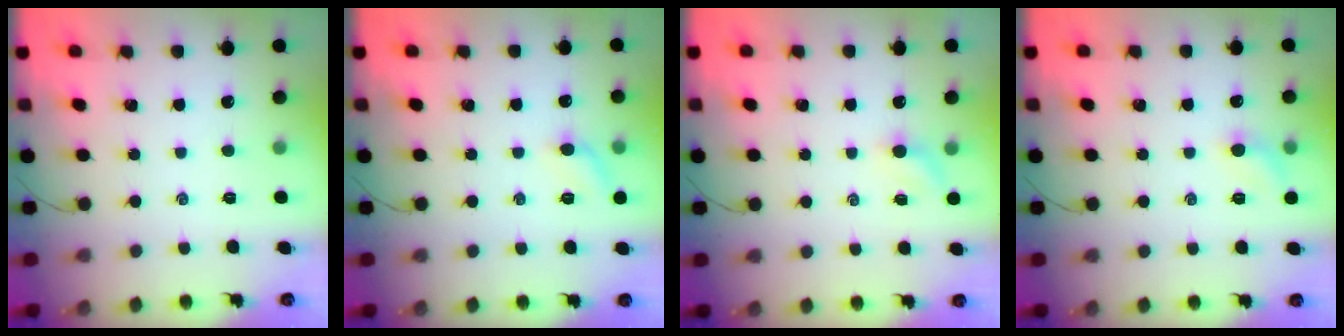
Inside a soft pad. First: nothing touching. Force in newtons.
{"total": 7.1, "press": 6.7, "slide": 2.2}
{"total": 3.4, "press": 3.2, "slide": 1.2}
{"total": 6.0, "press": 5.7, "slide": 1.7}